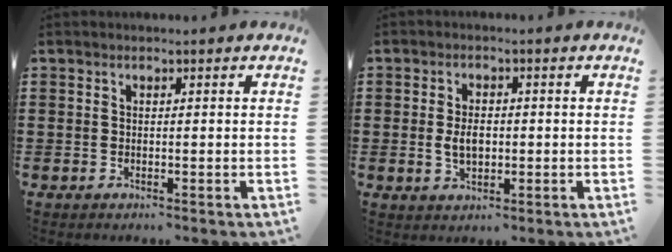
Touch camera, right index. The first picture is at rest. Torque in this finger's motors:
{"motor_torque": [1.01, 1.13, 0.40, 0.03]}